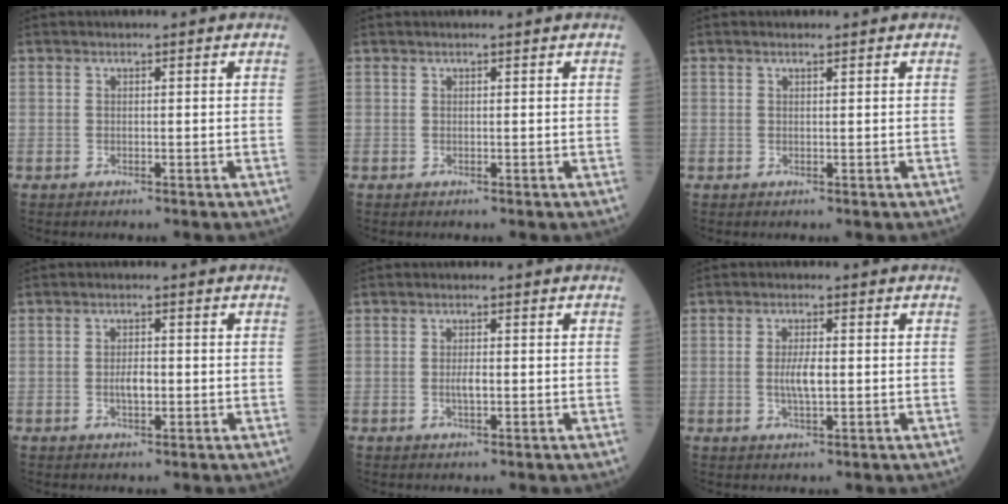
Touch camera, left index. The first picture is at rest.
{"total": 0.7, "force": [0.6, -0.1, 0.4], "torque": [-0.007, 0.006, 0.012]}
{"total": 0.5, "force": [0.4, 0.0, 0.3], "torque": [-0.012, 0.002, 0.008]}
{"total": 2.5, "force": [-0.4, 1.0, 2.3], "torque": [-0.044, 0.002, -0.005]}
{"total": 1.7, "force": [-0.2, 0.4, 1.6], "torque": [-0.034, 0.000, -0.003]}
{"total": 3.6, "force": [-0.1, 0.8, 3.5], "torque": [-0.073, -0.003, -0.002]}